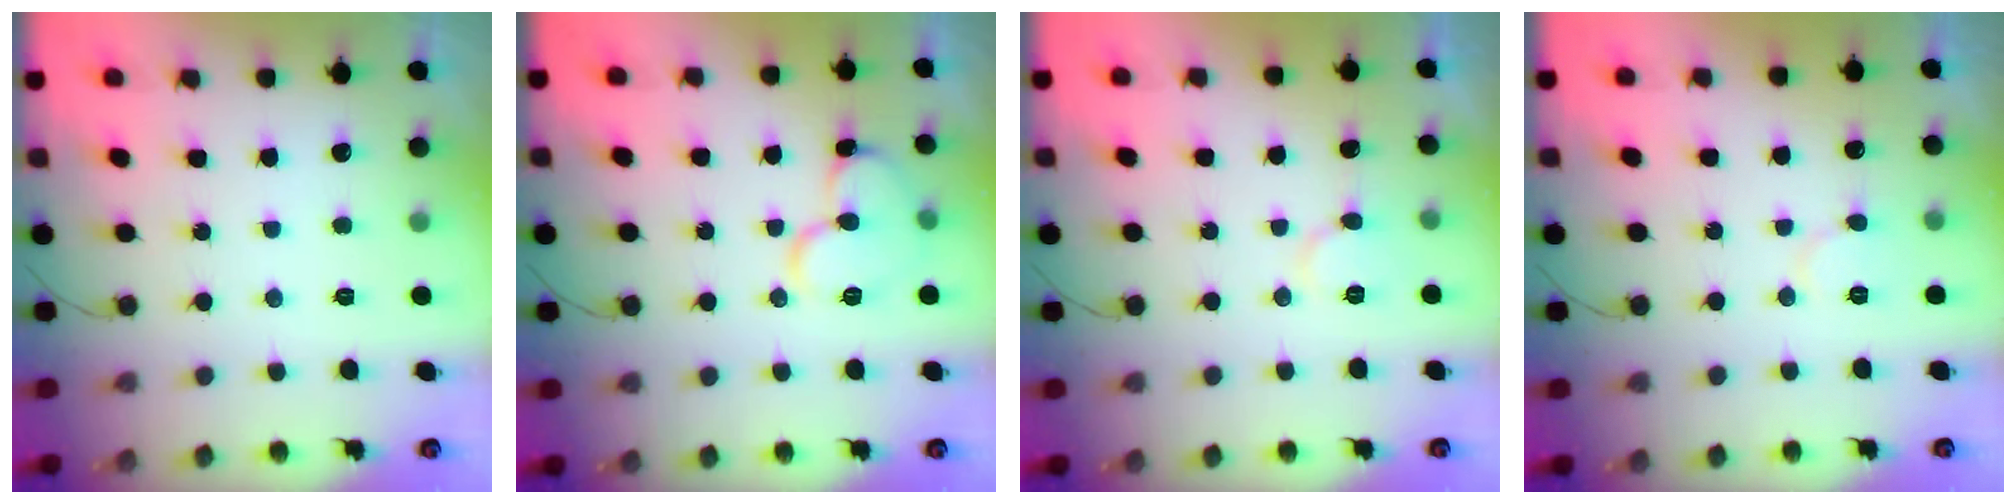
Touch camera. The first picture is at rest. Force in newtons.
{"total": 12.3, "press": 12.2, "slide": 1.3}
{"total": 5.1, "press": 5.1, "slide": 0.3}
{"total": 6.0, "press": 6.0, "slide": 0.7}